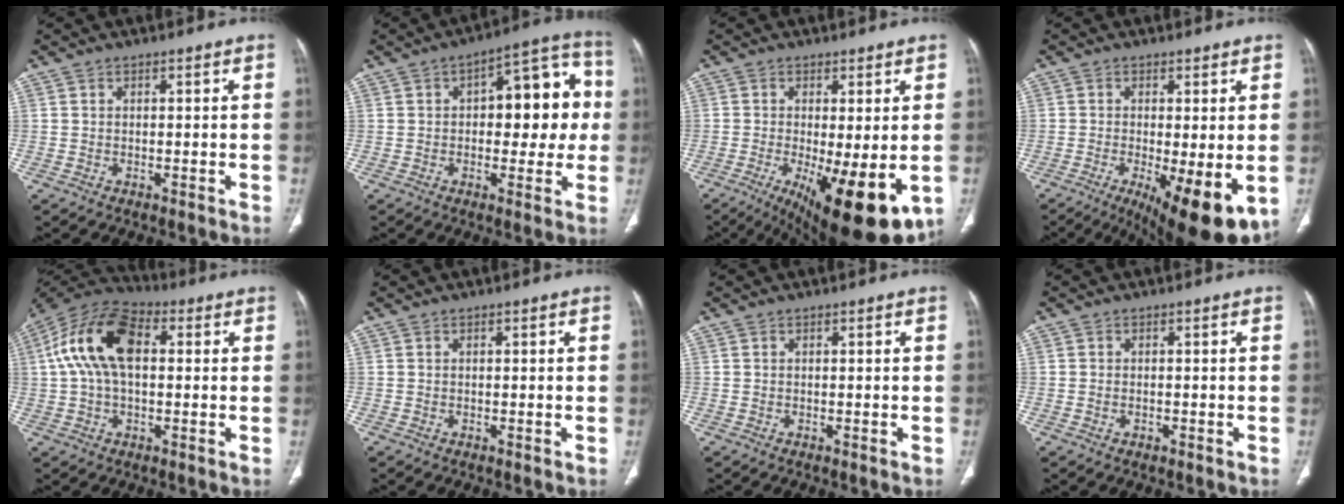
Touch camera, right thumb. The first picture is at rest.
{"total": 15.6, "force": [1.2, 8.2, 13.2], "torque": [-0.113, 0.039, 0.015]}
{"total": 15.8, "force": [-4.5, 5.1, 14.3], "torque": [-0.186, -0.028, -0.049]}
{"total": 12.8, "force": [-3.8, 3.8, 11.7], "torque": [-0.158, -0.024, -0.047]}
{"total": 15.1, "force": [2.5, 8.6, 12.2], "torque": [-0.239, 0.036, 0.038]}
{"total": 0.0}
{"total": 0.0}
{"total": 0.9, "force": [-0.3, 0.6, 0.5], "torque": [-0.014, 0.006, -0.001]}